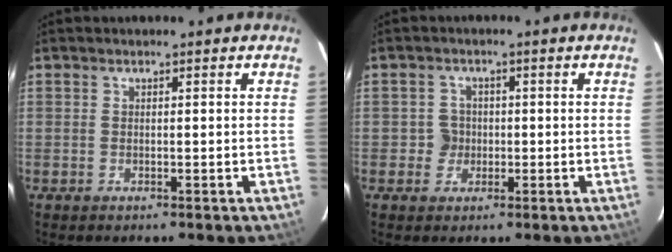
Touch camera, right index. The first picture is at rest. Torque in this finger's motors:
{"motor_torque": [0.44, 0.20, 0.11, 0.02]}